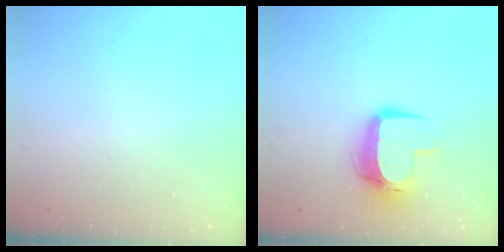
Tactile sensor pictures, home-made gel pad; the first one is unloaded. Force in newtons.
{"total": 11.5, "press": 11.5, "slide": 1.0}